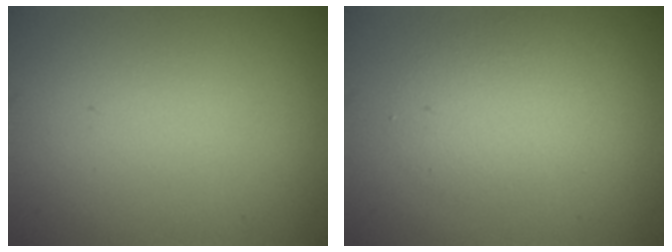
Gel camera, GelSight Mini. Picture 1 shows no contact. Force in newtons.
{"total": 3.0, "press": 3.0, "slide": 0.2}